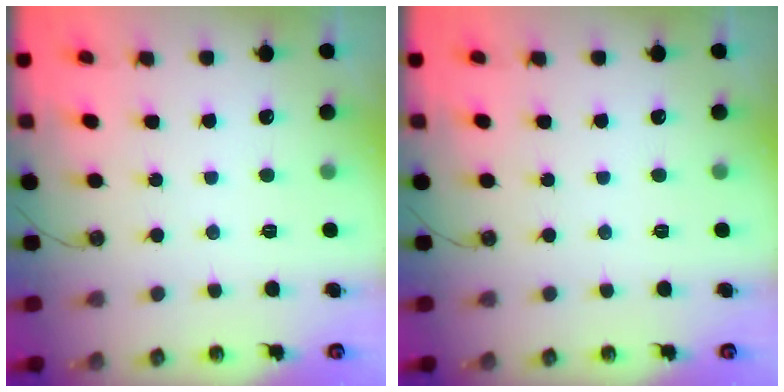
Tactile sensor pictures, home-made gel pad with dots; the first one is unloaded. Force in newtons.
{"total": 0.0}